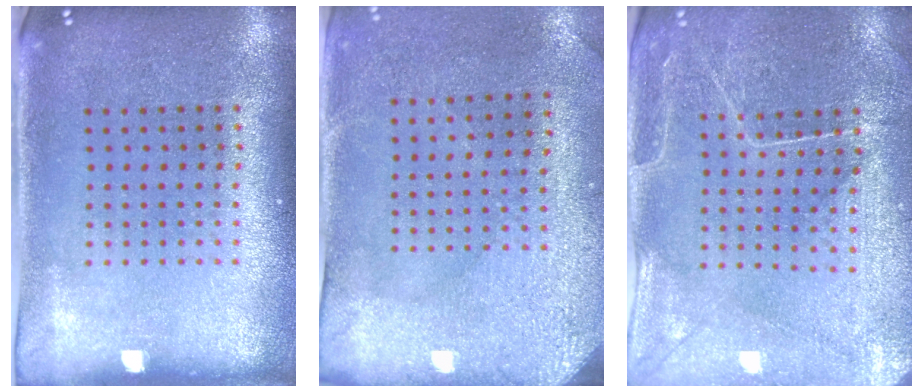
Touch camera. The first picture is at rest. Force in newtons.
{"total": 3.0, "press": 2.5, "slide": 1.7}
{"total": 0.7, "press": 0.5, "slide": 0.4}